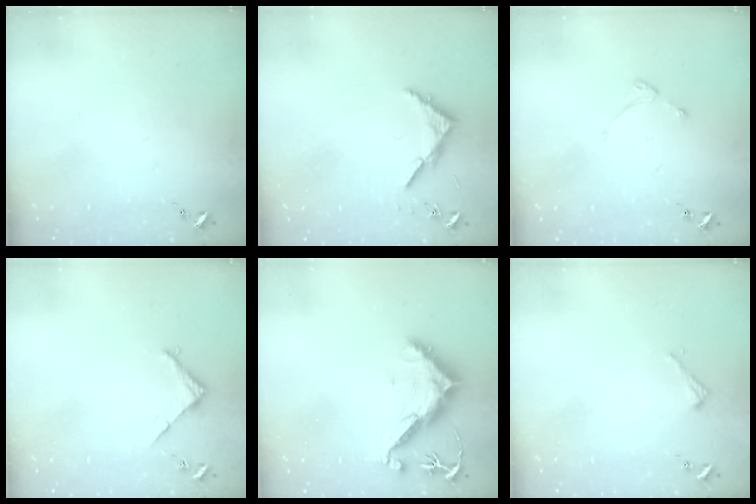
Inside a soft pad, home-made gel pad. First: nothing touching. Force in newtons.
{"total": 4.0, "press": 4.0, "slide": 0.3}
{"total": 2.2, "press": 2.1, "slide": 0.4}
{"total": 2.9, "press": 2.8, "slide": 0.2}
{"total": 11.7, "press": 11.7, "slide": 0.9}
{"total": 2.2, "press": 2.2, "slide": 0.2}